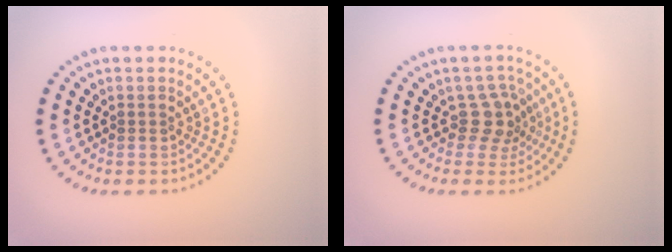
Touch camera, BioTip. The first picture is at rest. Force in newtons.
{"total": 2.7, "press": 2.1, "slide": 1.8}